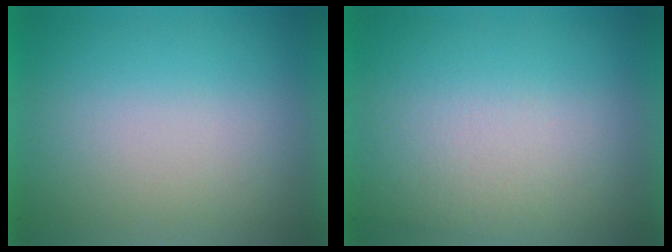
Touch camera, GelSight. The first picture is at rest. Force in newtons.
{"total": 2.1}